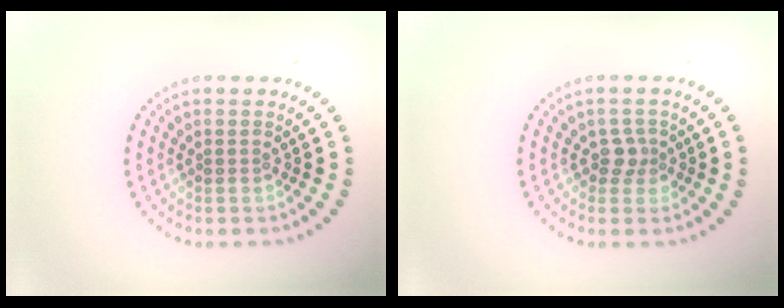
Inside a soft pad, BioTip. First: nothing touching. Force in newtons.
{"total": 1.6, "press": 1.2, "slide": 1.0}